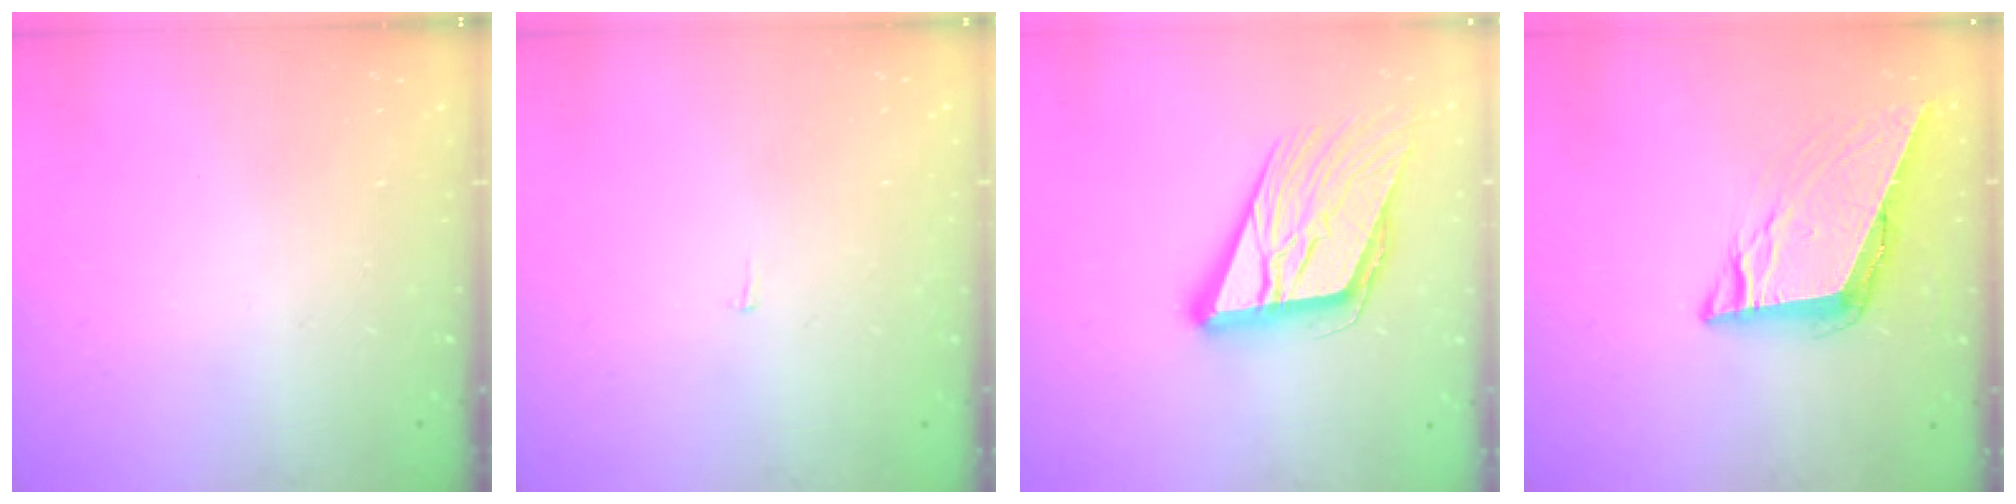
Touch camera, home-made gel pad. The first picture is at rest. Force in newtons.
{"total": 2.2, "press": 2.2, "slide": 0.1}
{"total": 19.0, "press": 18.5, "slide": 4.3}
{"total": 9.8, "press": 9.3, "slide": 3.0}